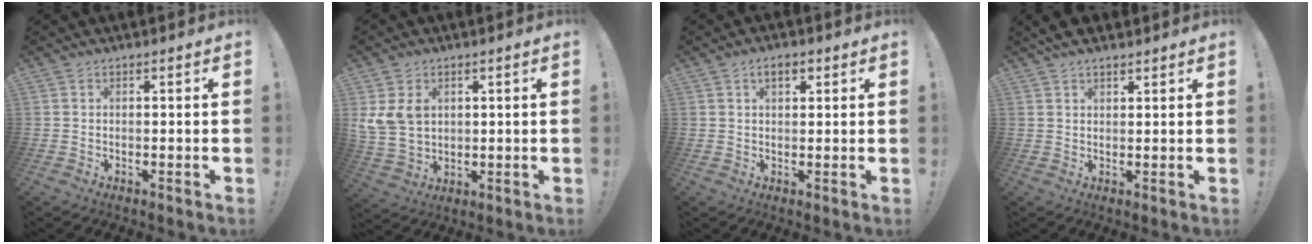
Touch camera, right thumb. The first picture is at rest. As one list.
[{"total": 8.5, "force": [3.1, 6.5, 4.4], "torque": [-0.095, -0.004, 0.067]}, {"total": 3.6, "force": [1.7, 2.0, 2.6], "torque": [-0.039, 0.001, 0.027]}, {"total": 3.8, "force": [3.3, 1.3, 1.4], "torque": [-0.015, -0.019, 0.059]}]